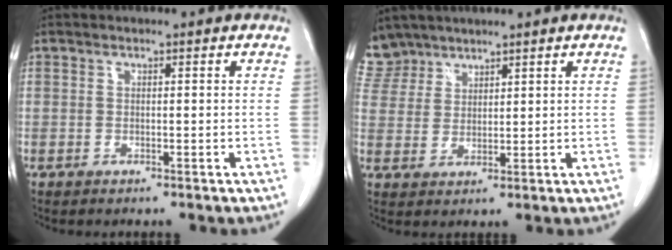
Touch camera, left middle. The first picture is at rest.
{"total": 6.8, "force": [5.8, 3.4, -0.1], "torque": [0.002, 0.006, 0.122]}